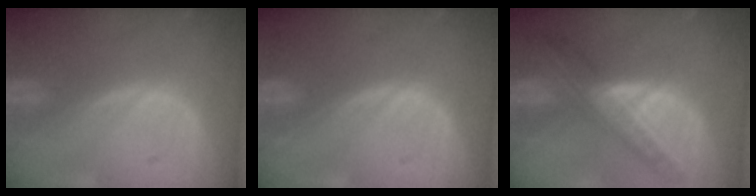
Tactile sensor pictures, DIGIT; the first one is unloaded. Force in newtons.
{"total": 0.0}
{"total": 8.5, "press": 7.5, "slide": 3.9}